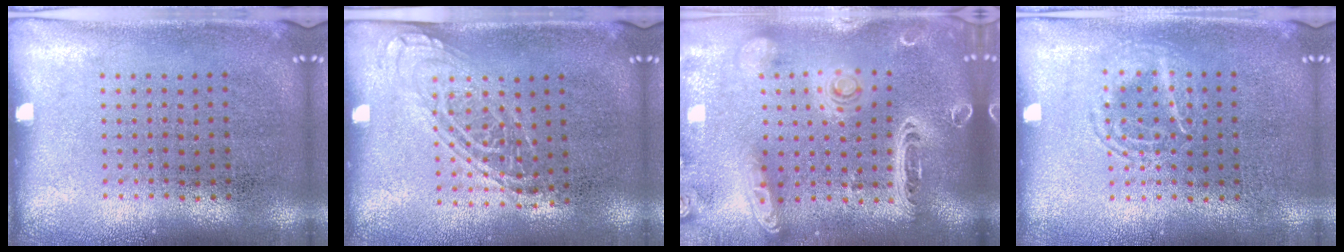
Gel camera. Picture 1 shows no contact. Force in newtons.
{"total": 1.4, "press": 1.2, "slide": 0.8}
{"total": 3.3, "press": 2.7, "slide": 1.9}
{"total": 1.7, "press": 1.7, "slide": 0.2}